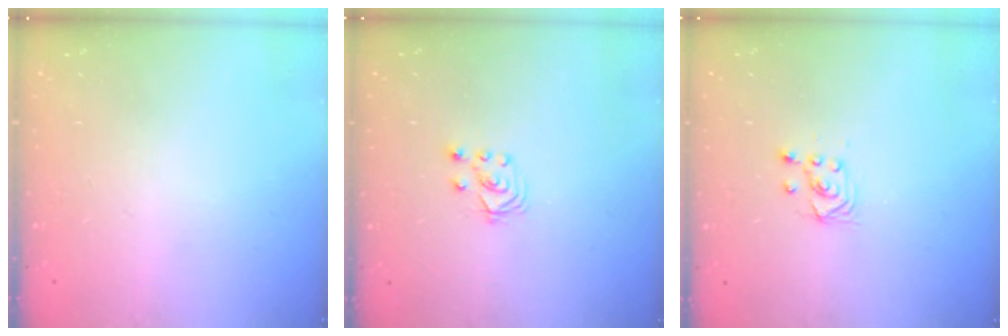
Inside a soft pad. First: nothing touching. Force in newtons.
{"total": 2.8, "press": 2.7, "slide": 0.7}
{"total": 2.9, "press": 2.7, "slide": 1.0}